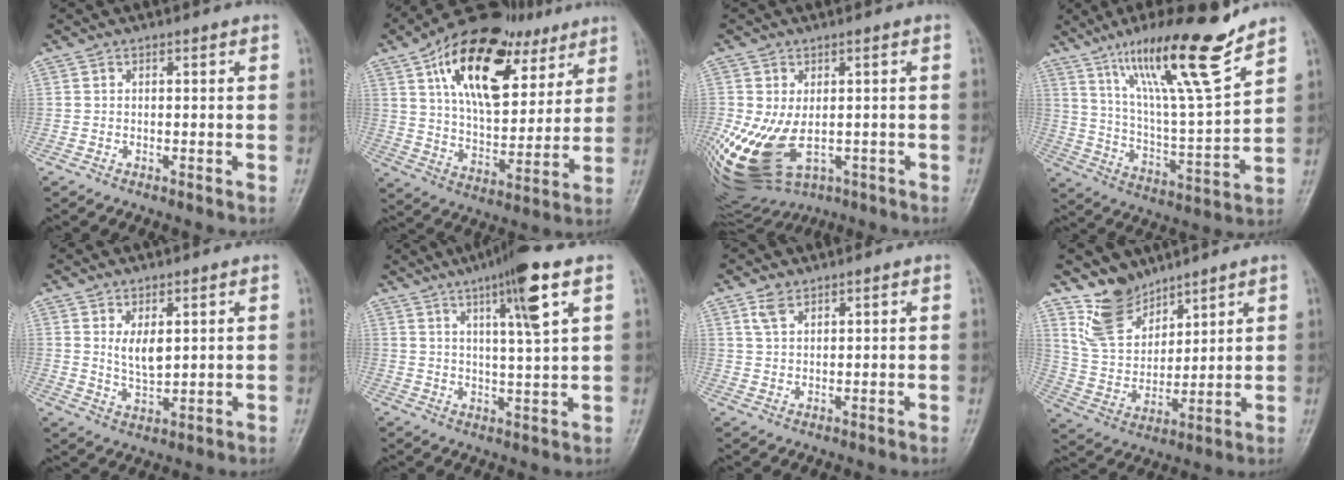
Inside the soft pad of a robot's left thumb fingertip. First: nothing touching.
{"total": 24.1, "force": [11.3, 12.8, 17.1], "torque": [-0.240, -0.022, 0.186]}
{"total": 16.1, "force": [-3.1, 10.0, 12.1], "torque": [-0.256, -0.006, -0.023]}
{"total": 19.6, "force": [13.5, 1.7, 14.1], "torque": [-0.218, -0.073, 0.234]}
{"total": 5.4, "force": [1.7, 2.7, 4.4], "torque": [-0.068, -0.018, 0.039]}
{"total": 11.4, "force": [5.5, 1.0, 9.9], "torque": [-0.161, -0.019, 0.086]}
{"total": 3.2, "force": [2.1, 1.7, 1.7], "torque": [-0.032, -0.005, 0.049]}
{"total": 10.1, "force": [7.8, 5.6, 3.1], "torque": [-0.034, -0.058, 0.170]}